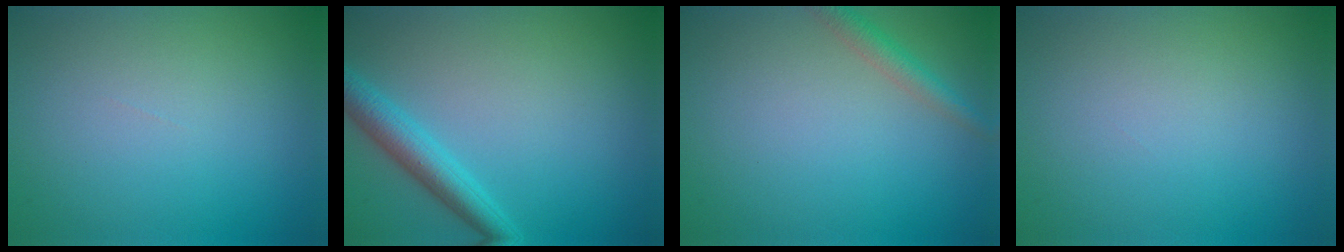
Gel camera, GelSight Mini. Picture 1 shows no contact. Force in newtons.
{"total": 3.4, "press": 3.4, "slide": 0.2}
{"total": 2.0, "press": 2.0, "slide": 0.1}
{"total": 0.0}